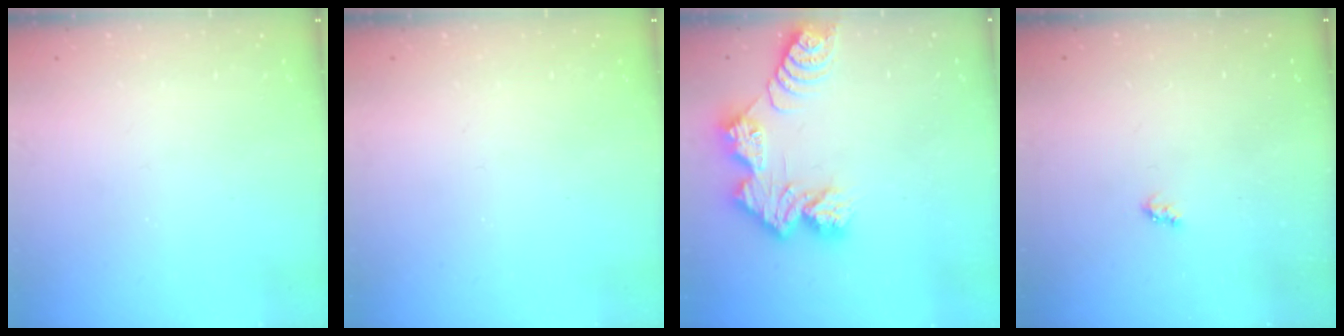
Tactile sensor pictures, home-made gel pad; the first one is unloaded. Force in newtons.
{"total": 0.0}
{"total": 11.5, "press": 11.5, "slide": 0.8}
{"total": 2.6, "press": 2.6, "slide": 0.4}